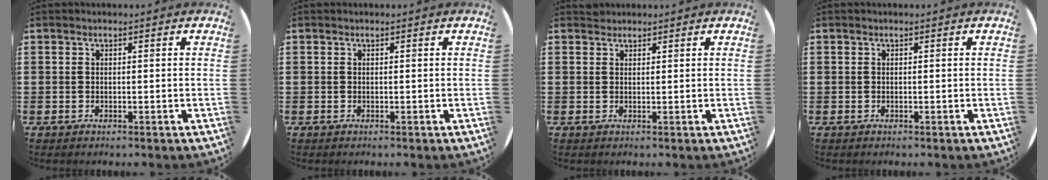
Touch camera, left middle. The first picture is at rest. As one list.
[{"total": 0.0}, {"total": 1.0, "force": [0.9, 0.3, -0.1], "torque": [0.001, 0.003, 0.018]}, {"total": 0.0}]